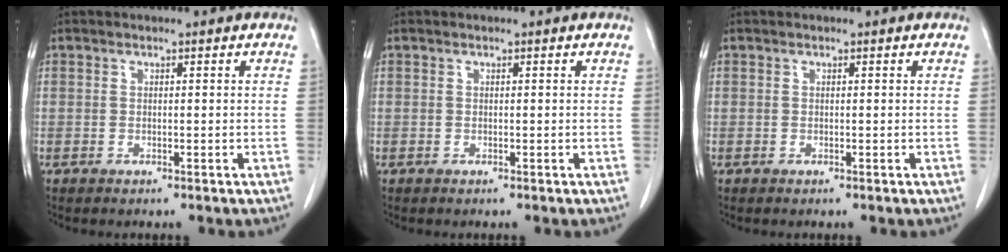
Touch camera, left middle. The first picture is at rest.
{"total": 0.0}
{"total": 0.0}